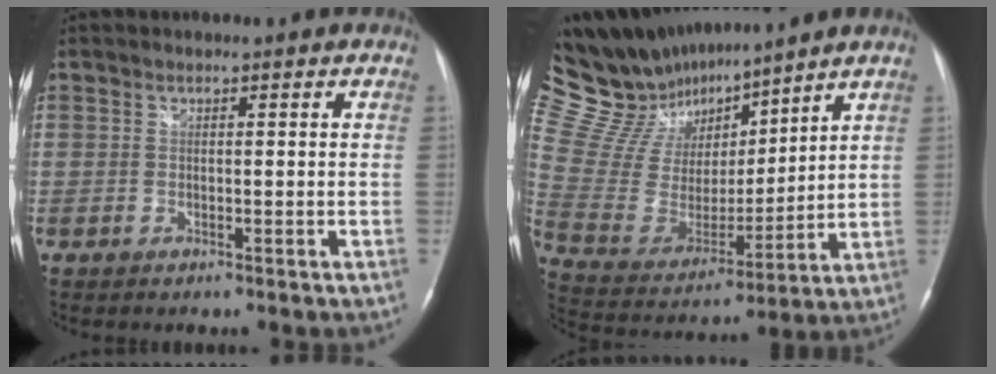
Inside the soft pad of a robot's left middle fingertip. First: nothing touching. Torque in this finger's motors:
{"motor_torque": [-0.10, -0.47, -0.20, -0.11]}